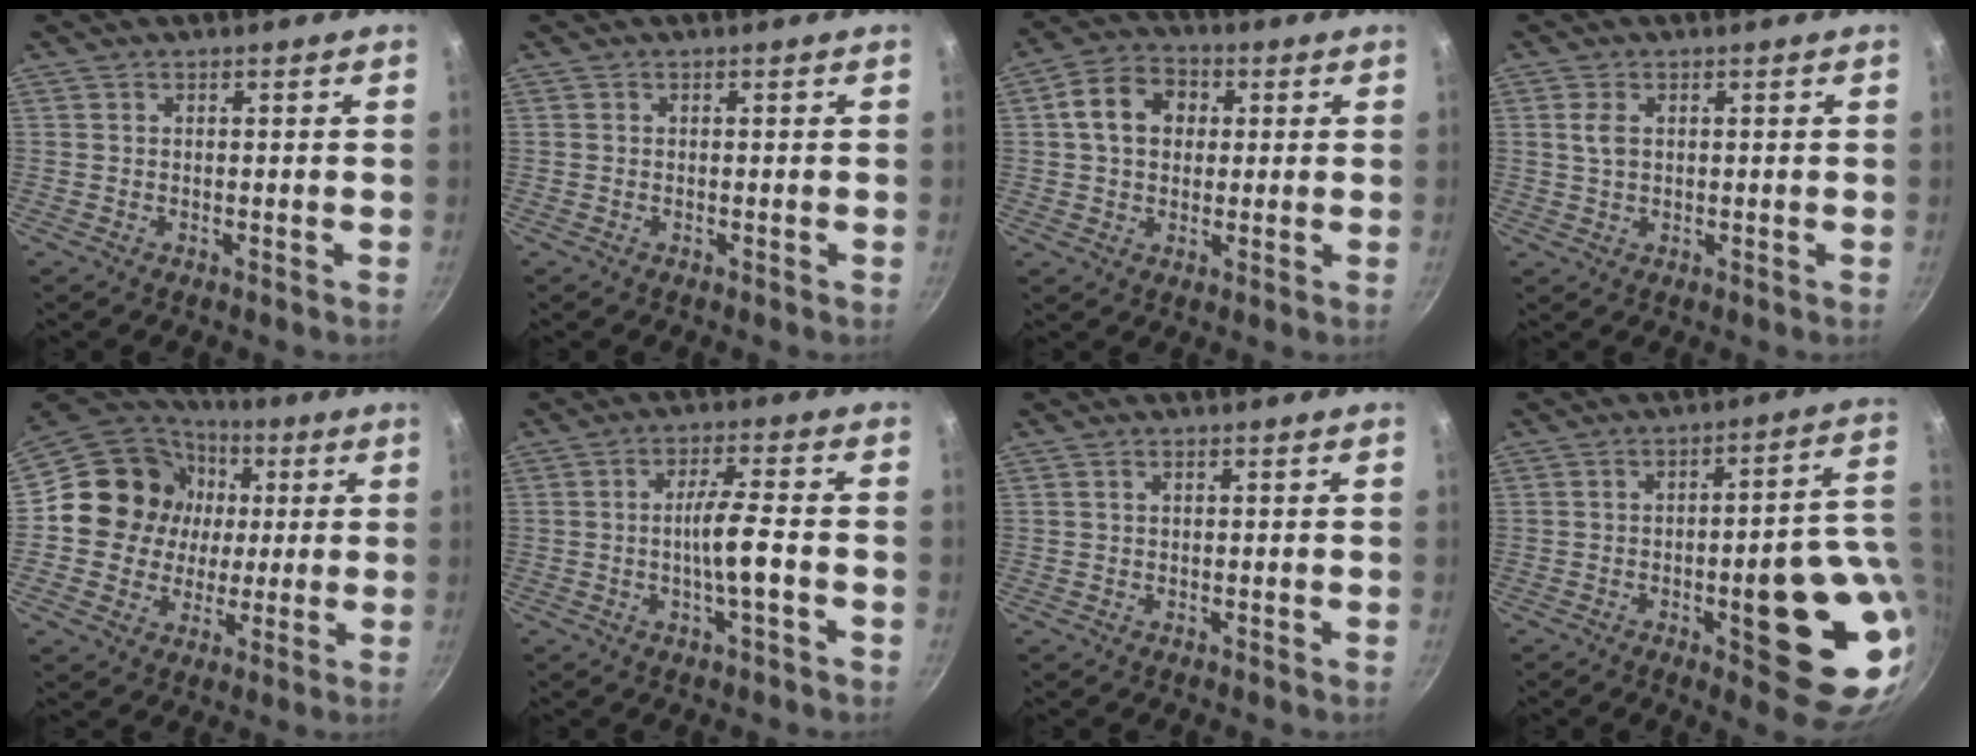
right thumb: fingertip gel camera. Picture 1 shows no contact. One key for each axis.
{"total": 0.0}
{"total": 9.8, "fx": 1.9, "fy": 7.6, "fz": 5.9, "tx": -0.077, "ty": 0.016, "tz": 0.019}
{"total": 2.8, "fx": 0.7, "fy": 1.7, "fz": 2.2, "tx": -0.042, "ty": 0.000, "tz": 0.014}
{"total": 16.5, "fx": 2.0, "fy": 15.1, "fz": 6.4, "tx": -0.093, "ty": 0.015, "tz": 0.026}
{"total": 6.6, "fx": -1.7, "fy": 0.7, "fz": 6.4, "tx": -0.114, "ty": 0.015, "tz": -0.031}
{"total": 0.7, "fx": 0.3, "fy": 0.3, "fz": 0.5, "tx": -0.008, "ty": 0.003, "tz": 0.004}
{"total": 19.6, "fx": -2.0, "fy": 6.2, "fz": 18.5, "tx": -0.190, "ty": 0.000, "tz": -0.022}